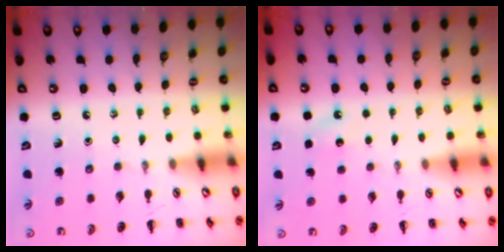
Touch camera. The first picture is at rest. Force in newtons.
{"total": 4.9, "press": 4.7, "slide": 1.4}